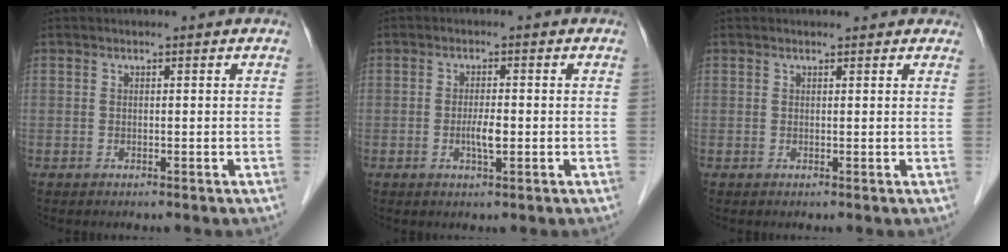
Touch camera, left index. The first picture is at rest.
{"total": 2.8, "force": [-0.7, 0.5, 2.6], "torque": [-0.053, -0.003, -0.011]}
{"total": 2.3, "force": [2.0, 0.9, 0.7], "torque": [-0.009, 0.010, 0.015]}